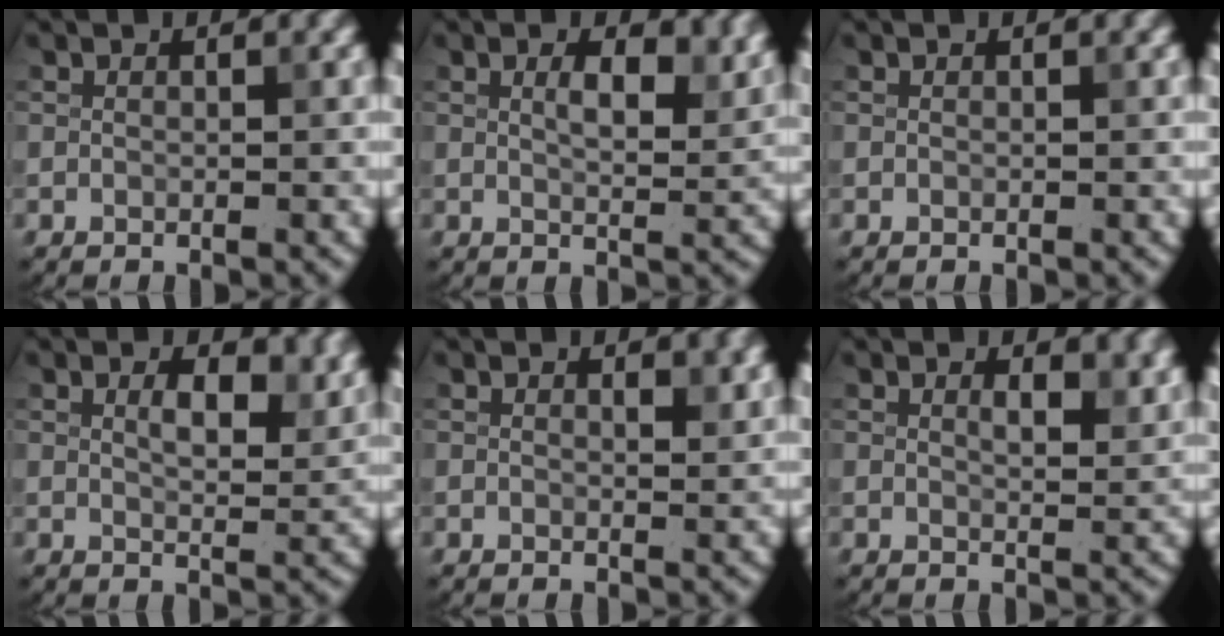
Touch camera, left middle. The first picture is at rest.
{"total": 4.0, "force": [2.0, 1.6, 3.1], "torque": [-0.053, -0.004, 0.032]}
{"total": 0.0}
{"total": 4.4, "force": [2.2, 1.9, 3.3], "torque": [-0.056, -0.005, 0.033]}
{"total": 1.1, "force": [0.7, 0.3, 0.8], "torque": [-0.010, -0.004, 0.011]}
{"total": 2.8, "force": [1.5, 1.0, 2.1], "torque": [-0.027, -0.003, 0.025]}